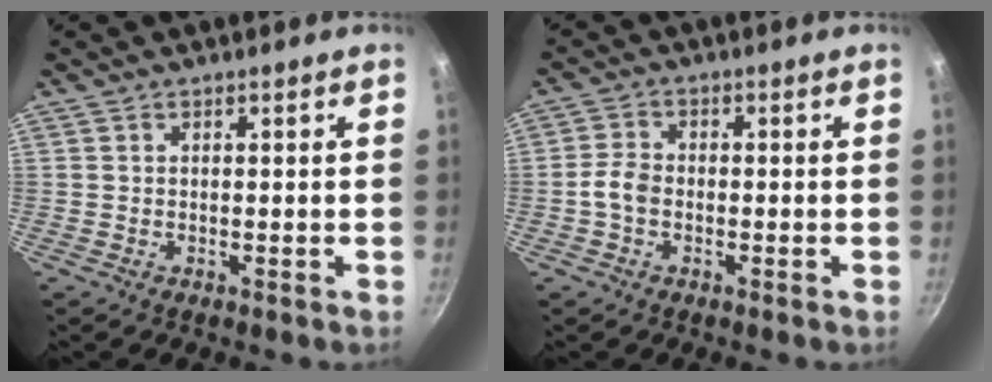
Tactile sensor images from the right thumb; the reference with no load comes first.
{"total": 3.8, "force": [-1.1, 2.7, 2.4], "torque": [-0.047, 0.018, -0.028]}